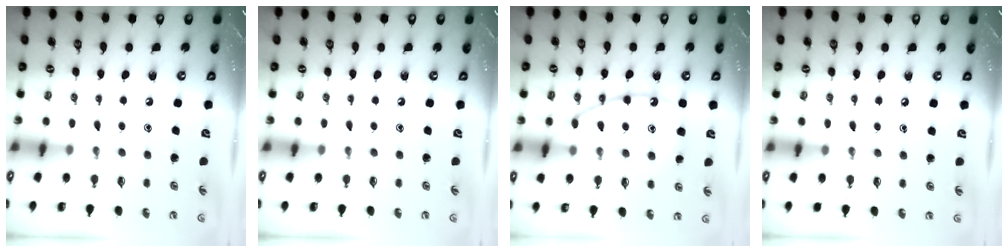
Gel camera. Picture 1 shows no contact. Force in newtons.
{"total": 0.0}
{"total": 13.6, "press": 13.6, "slide": 1.0}
{"total": 3.5, "press": 3.4, "slide": 0.5}